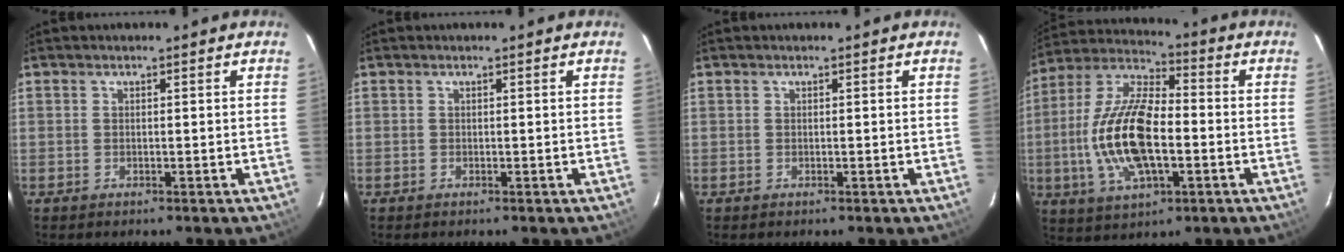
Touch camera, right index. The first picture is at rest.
{"total": 0.0}
{"total": 0.0}
{"total": 17.5, "force": [-3.0, 7.5, 15.5], "torque": [-0.323, 0.002, -0.059]}